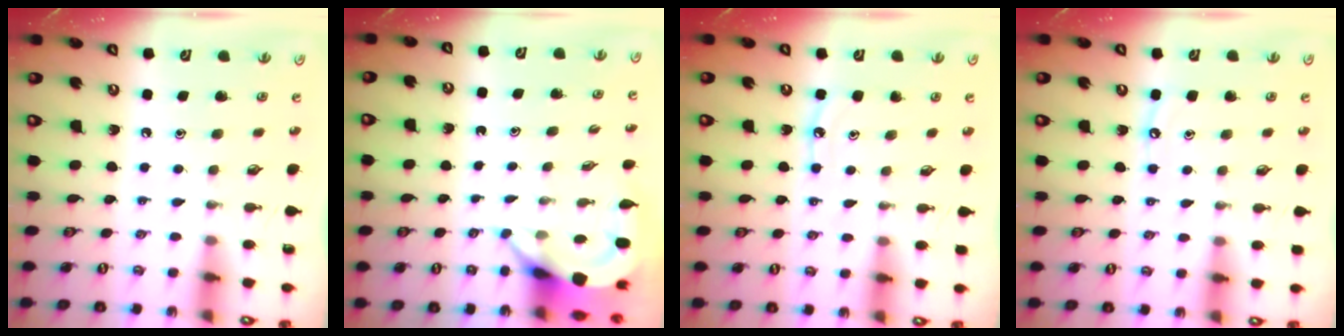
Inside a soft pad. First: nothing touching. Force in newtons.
{"total": 4.0, "press": 4.0, "slide": 0.2}
{"total": 6.8, "press": 6.8, "slide": 0.5}
{"total": 4.6, "press": 4.6, "slide": 0.3}